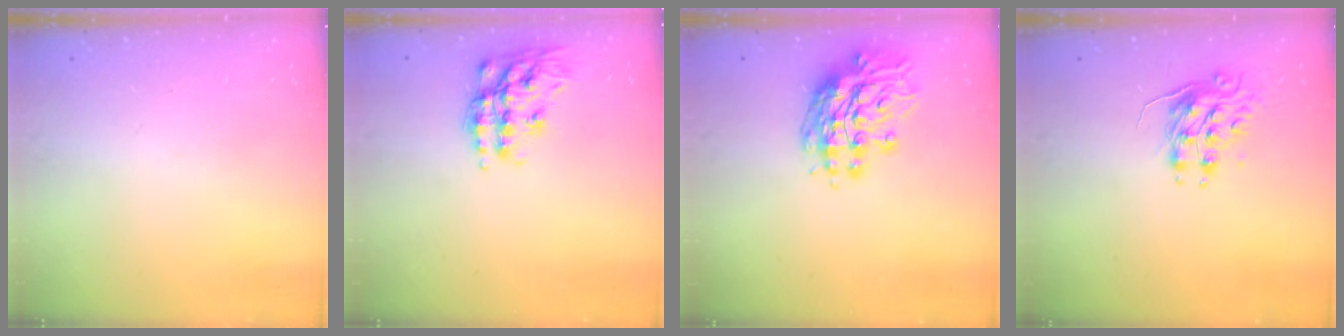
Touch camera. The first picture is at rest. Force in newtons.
{"total": 16.6, "press": 16.5, "slide": 1.0}
{"total": 14.9, "press": 14.8, "slide": 1.5}
{"total": 8.2, "press": 8.2, "slide": 0.1}